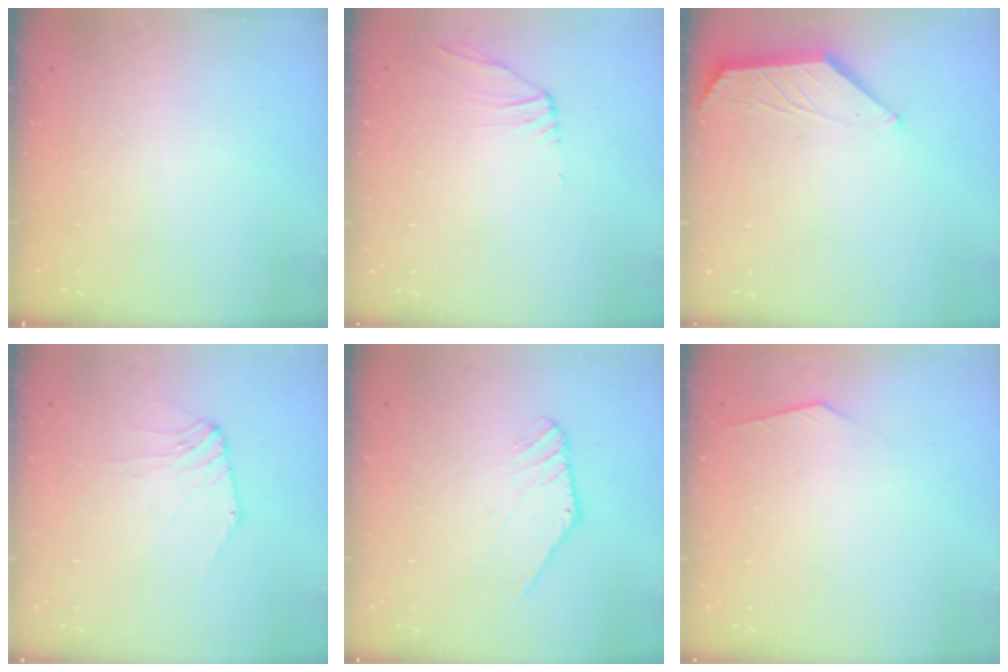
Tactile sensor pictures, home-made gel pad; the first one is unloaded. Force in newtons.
{"total": 2.3, "press": 2.3, "slide": 0.6}
{"total": 1.9, "press": 1.9, "slide": 0.5}
{"total": 2.4, "press": 2.3, "slide": 0.5}
{"total": 0.9, "press": 0.9, "slide": 0.1}
{"total": 2.4, "press": 2.4, "slide": 0.4}